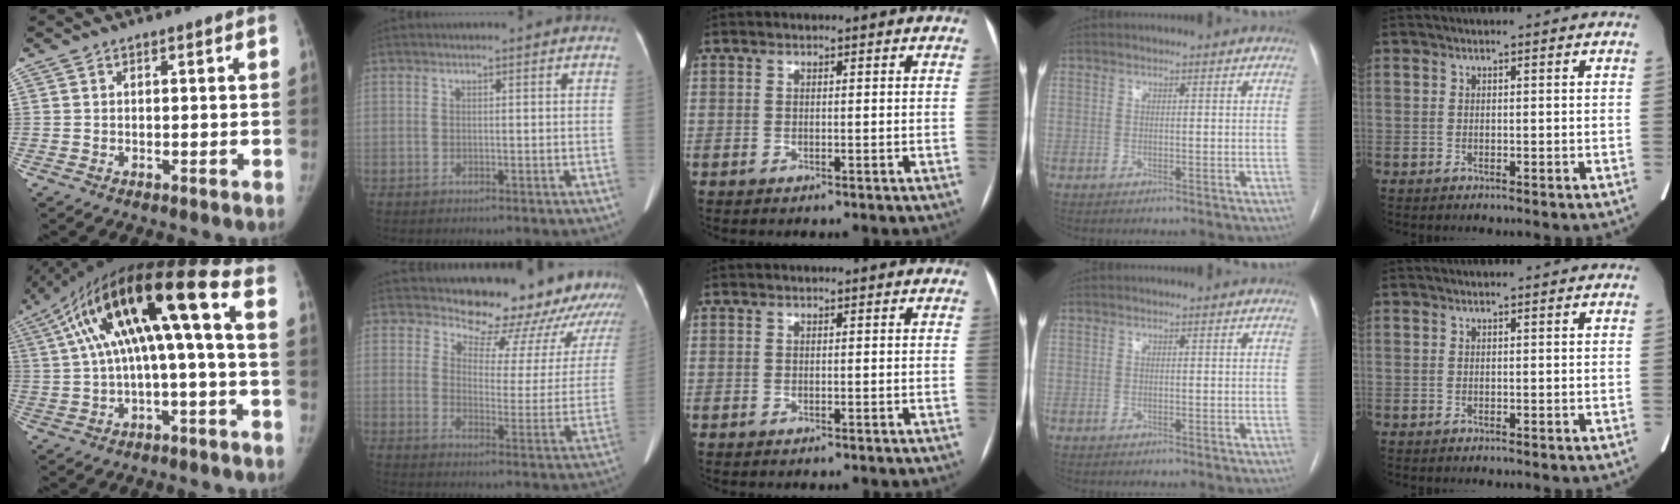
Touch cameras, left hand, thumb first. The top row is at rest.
{"thumb": {"total": 18.0, "force": [1.7, 4.2, 17.4], "torque": [-0.318, 0.070, 0.032]}, "index": {"total": 22.2, "force": [20.7, 6.4, 5.0], "torque": [-0.039, -0.092, 0.231]}}